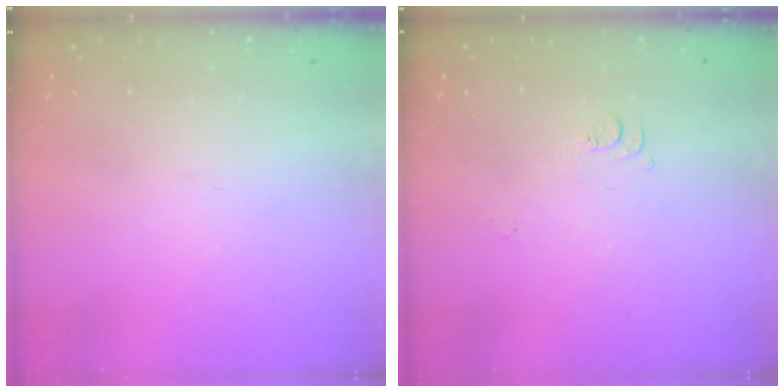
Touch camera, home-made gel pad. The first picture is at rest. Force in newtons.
{"total": 5.2, "press": 5.1, "slide": 0.6}